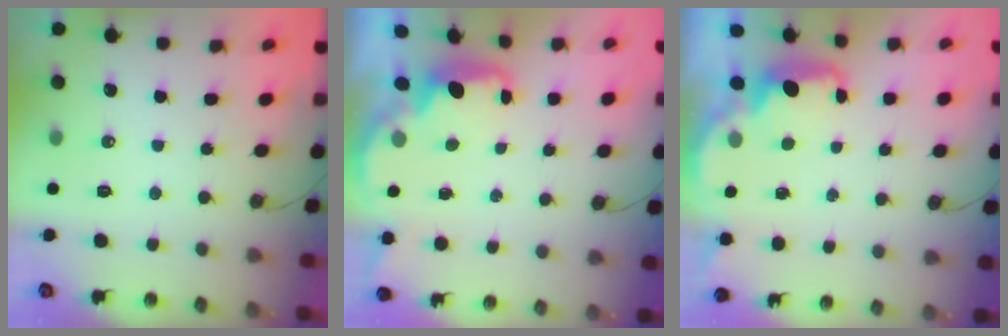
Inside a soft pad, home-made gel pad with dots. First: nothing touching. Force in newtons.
{"total": 1.5, "press": 1.3, "slide": 0.7}
{"total": 1.9, "press": 1.8, "slide": 0.5}